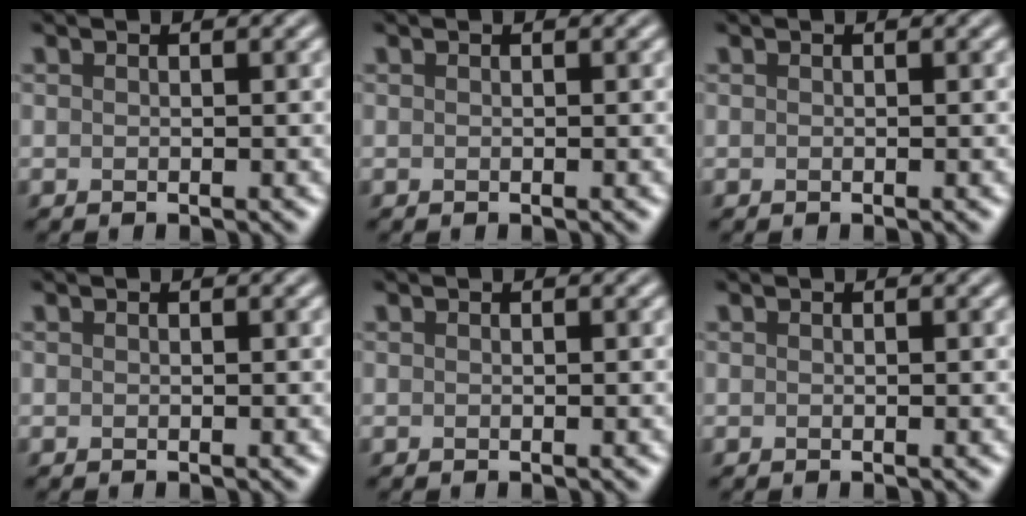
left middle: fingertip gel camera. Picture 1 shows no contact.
{"total": 0.0}
{"total": 0.0}
{"total": 0.0}
{"total": 0.0}
{"total": 0.0}